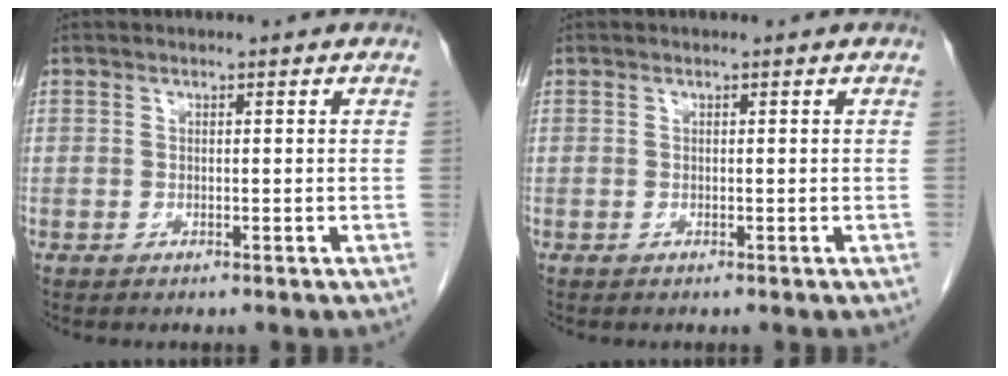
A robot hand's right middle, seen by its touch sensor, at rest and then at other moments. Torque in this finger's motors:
{"motor_torque": [-0.09, -0.11, -0.01, -0.01]}